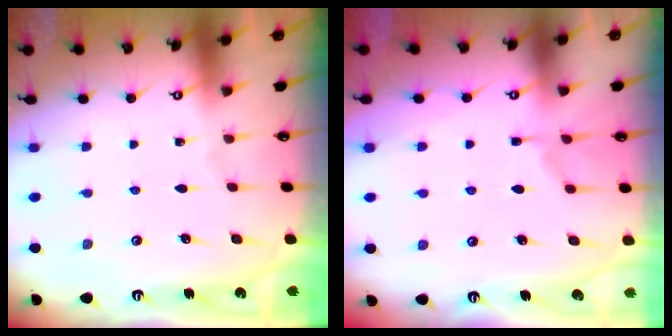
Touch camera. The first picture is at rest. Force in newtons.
{"total": 1.3, "press": 0.7, "slide": 1.1}